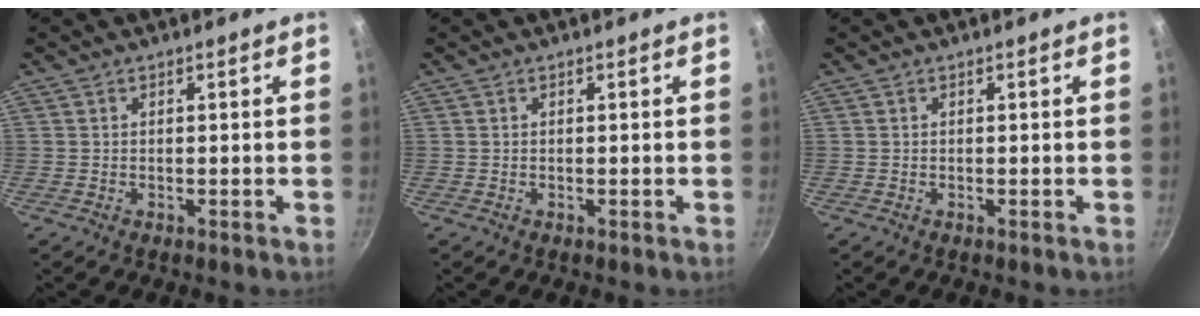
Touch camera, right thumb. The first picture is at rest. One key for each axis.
{"total": 0.0}
{"total": 0.0}